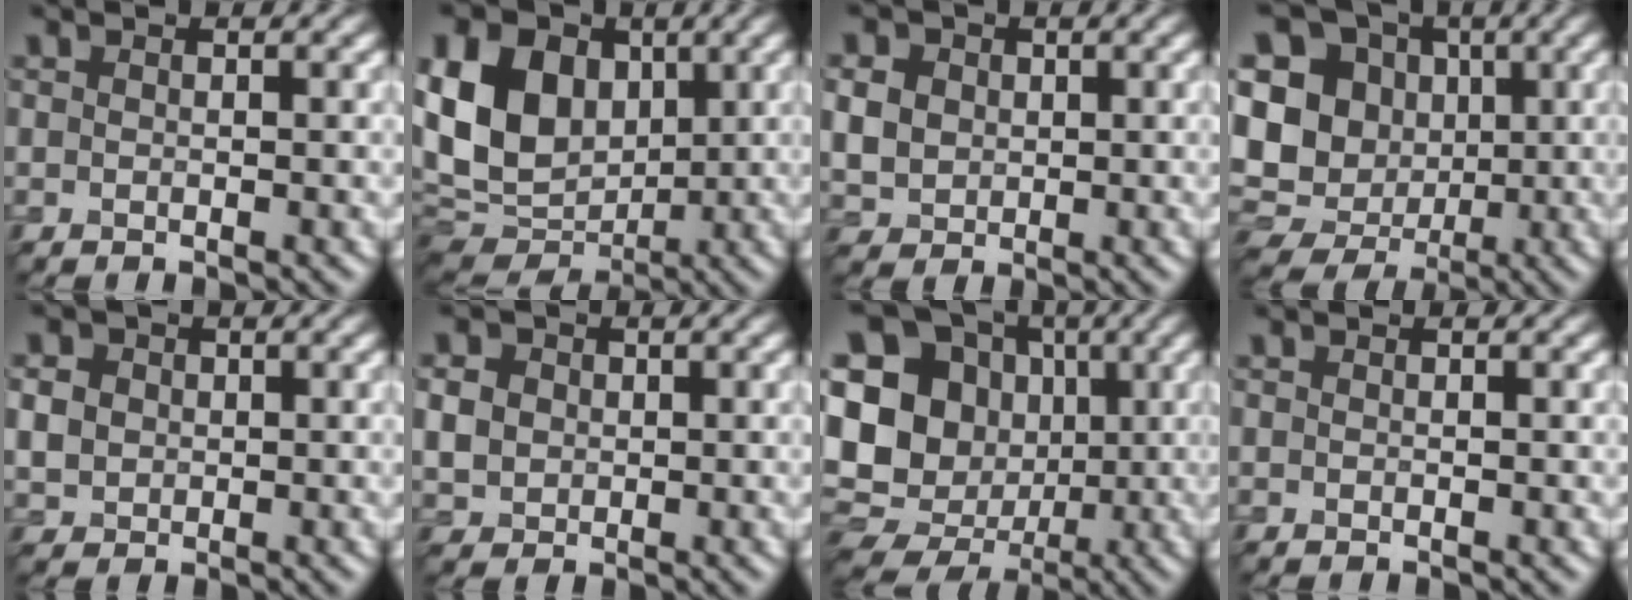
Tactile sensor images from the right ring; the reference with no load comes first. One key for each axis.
{"total": 13.6, "fx": 2.1, "fy": 10.0, "fz": 9.0, "tx": -0.191, "ty": 0.013, "tz": 0.028}
{"total": 4.4, "fx": 0.8, "fy": 3.7, "fz": 2.2, "tx": -0.075, "ty": 0.008, "tz": 0.013}
{"total": 13.9, "fx": 0.1, "fy": 12.2, "fz": 6.6, "tx": -0.142, "ty": 0.005, "tz": -0.019}
{"total": 3.0, "fx": 0.4, "fy": 2.7, "fz": 1.3, "tx": -0.043, "ty": 0.003, "tz": 0.007}
{"total": 3.5, "fx": 0.5, "fy": 3.1, "fz": 1.6, "tx": -0.053, "ty": 0.005, "tz": 0.007}
{"total": 19.4, "fx": -0.5, "fy": 17.3, "fz": 8.6, "tx": -0.188, "ty": 0.012, "tz": -0.035}
{"total": 0.0}